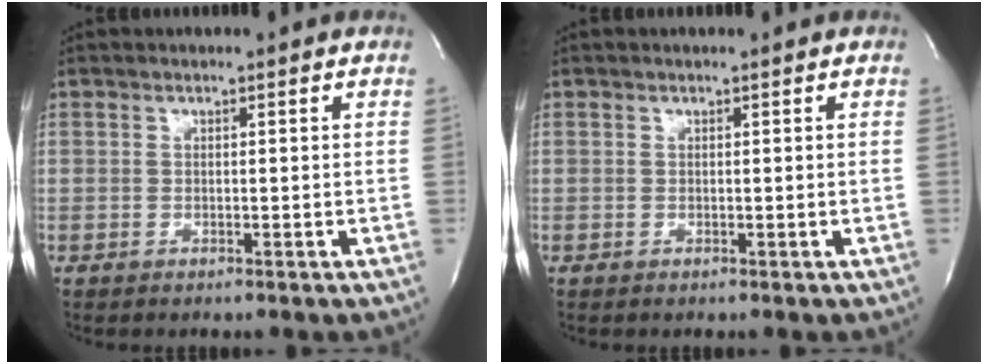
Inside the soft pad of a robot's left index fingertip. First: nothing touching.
{"total": 0.0}